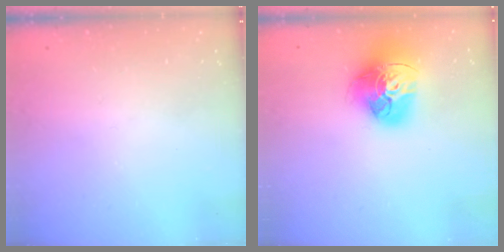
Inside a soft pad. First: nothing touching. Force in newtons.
{"total": 18.0, "press": 17.9, "slide": 1.9}